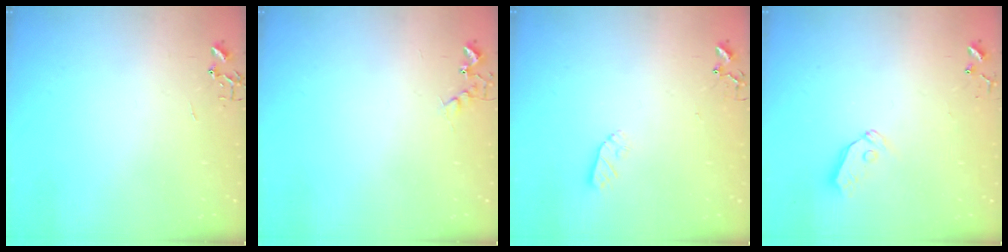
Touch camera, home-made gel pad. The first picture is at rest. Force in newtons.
{"total": 4.8, "press": 4.7, "slide": 0.8}
{"total": 6.0, "press": 6.0, "slide": 0.3}
{"total": 6.0, "press": 6.0, "slide": 0.5}